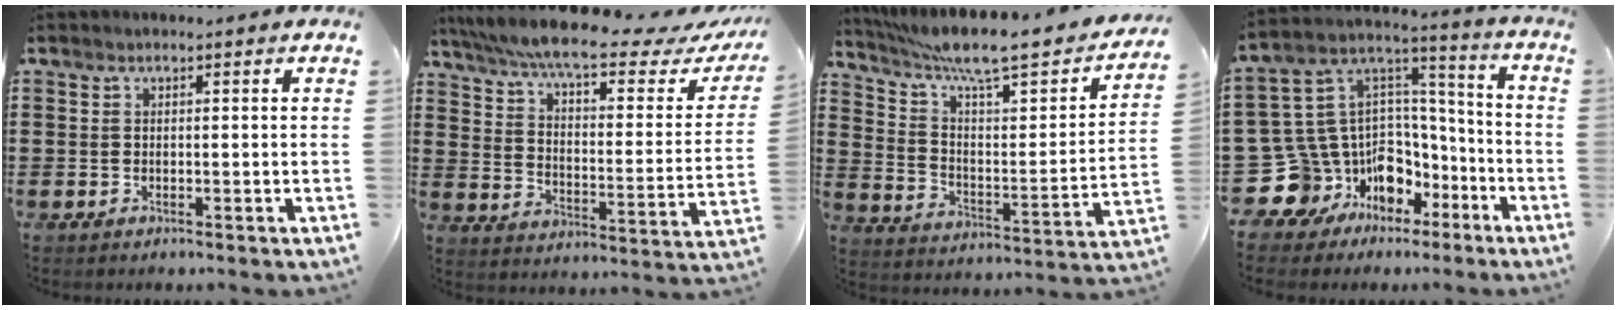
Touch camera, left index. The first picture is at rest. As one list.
[{"total": 9.1, "force": [7.4, 0.2, 5.2], "torque": [-0.129, -0.047, 0.124]}, {"total": 9.0, "force": [7.2, 0.8, 5.3], "torque": [-0.124, -0.057, 0.116]}, {"total": 12.3, "force": [-6.4, 10.2, 2.4], "torque": [-0.103, -0.019, -0.091]}]